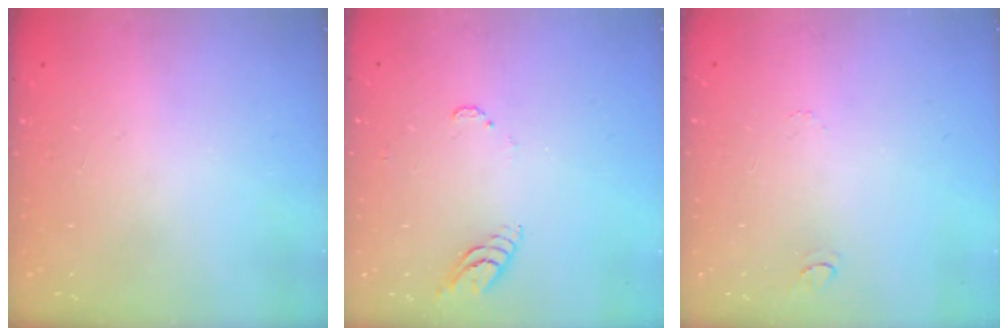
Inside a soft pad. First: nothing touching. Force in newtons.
{"total": 5.7, "press": 5.7, "slide": 0.4}
{"total": 4.1, "press": 4.1, "slide": 0.3}